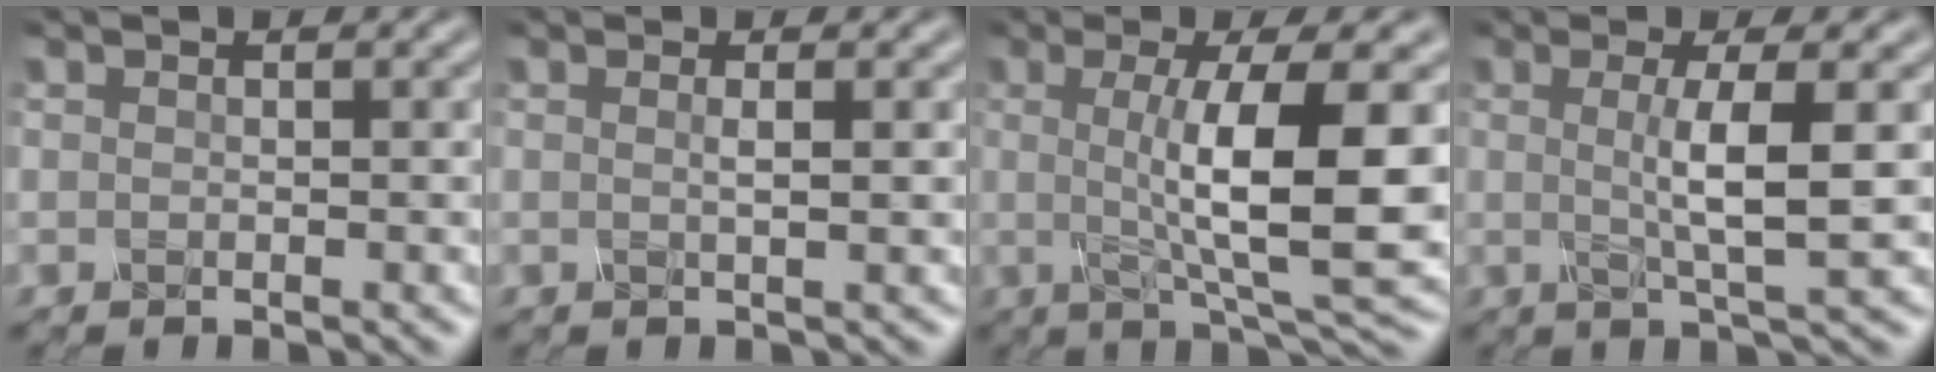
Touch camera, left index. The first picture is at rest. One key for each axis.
{"total": 1.3, "fx": 0.2, "fy": 0.4, "fz": 1.2, "tx": -0.014, "ty": 0.002, "tz": -0.004}
{"total": 10.2, "fx": 0.3, "fy": 2.2, "fz": 9.9, "tx": -0.138, "ty": -0.004, "tz": 0.007}
{"total": 4.8, "fx": 0.3, "fy": 0.9, "fz": 4.7, "tx": -0.075, "ty": 0.001, "tz": 0.005}